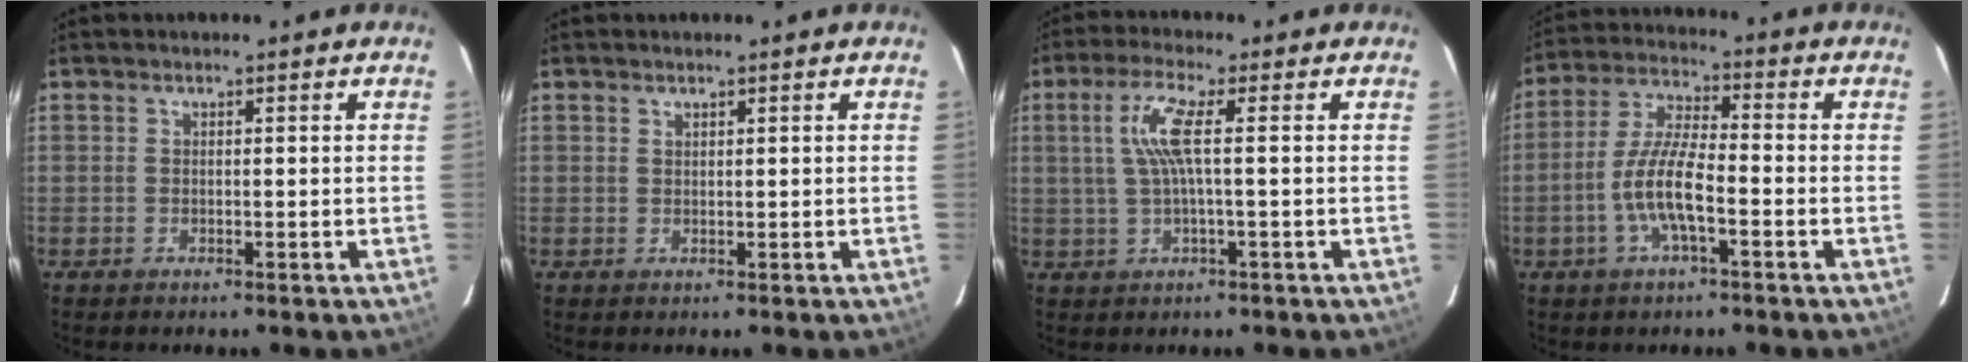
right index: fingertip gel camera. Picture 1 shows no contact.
{"total": 0.5, "force": [0.5, 0.2, 0.1], "torque": [-0.001, 0.001, 0.010]}
{"total": 6.2, "force": [0.7, 0.0, 6.1], "torque": [-0.123, 0.002, 0.021]}
{"total": 9.4, "force": [-3.3, 2.2, 8.5], "torque": [-0.178, 0.003, -0.064]}